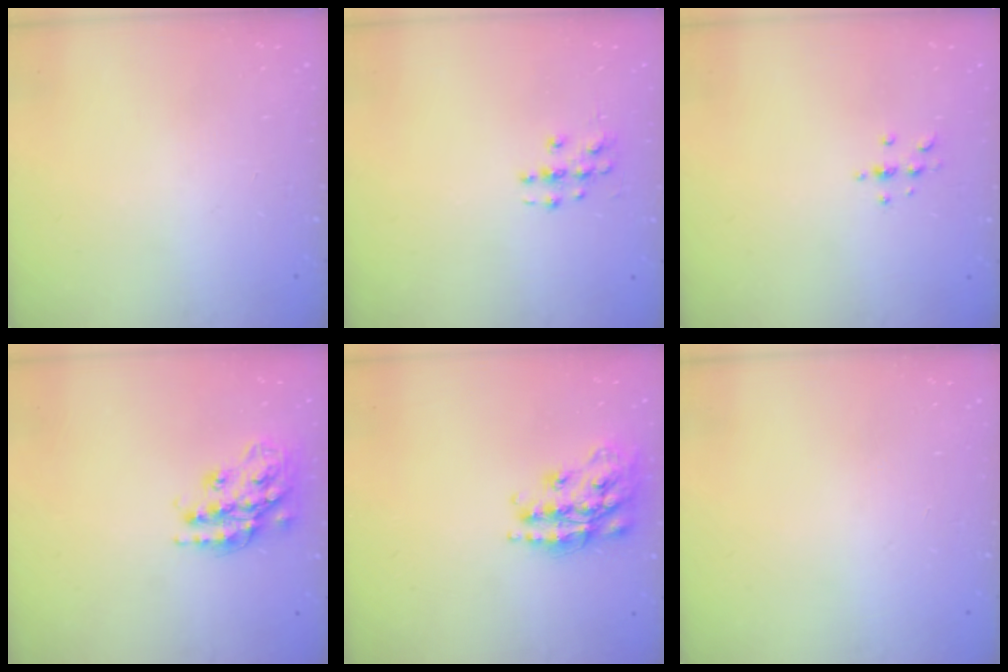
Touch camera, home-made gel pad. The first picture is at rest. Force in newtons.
{"total": 3.6, "press": 3.6, "slide": 0.3}
{"total": 2.9, "press": 2.9, "slide": 0.4}
{"total": 17.5, "press": 17.5, "slide": 1.3}
{"total": 18.8, "press": 18.7, "slide": 1.2}
{"total": 0.0}